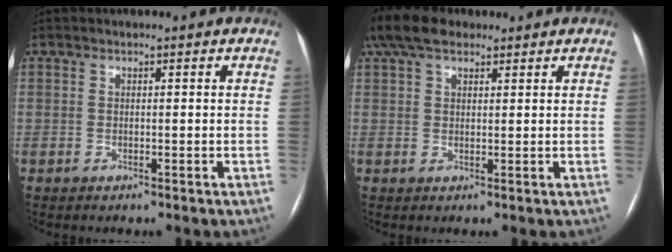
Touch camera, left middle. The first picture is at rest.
{"total": 7.1, "force": [5.2, 3.1, 3.7], "torque": [-0.086, 0.037, 0.101]}